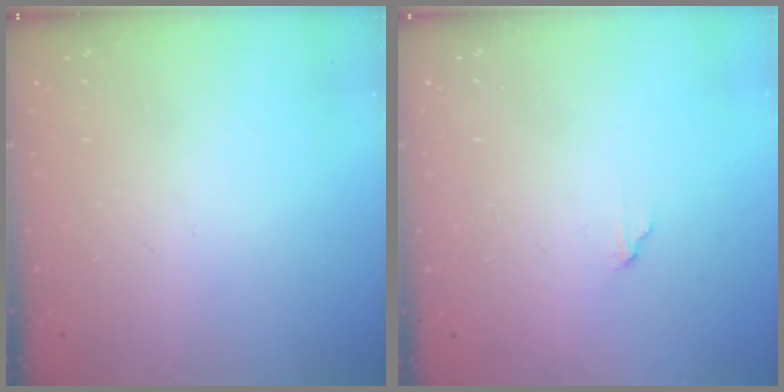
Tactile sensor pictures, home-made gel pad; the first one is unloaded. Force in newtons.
{"total": 4.1, "press": 4.1, "slide": 0.4}